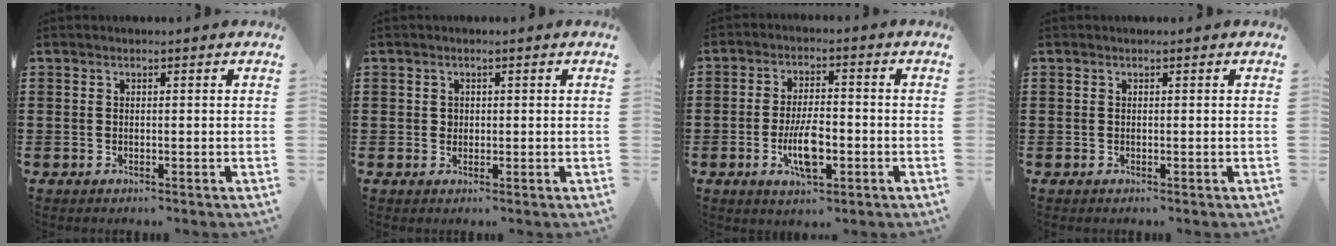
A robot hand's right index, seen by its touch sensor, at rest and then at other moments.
{"total": 1.0, "force": [0.3, 0.9, 0.2], "torque": [-0.007, 0.003, 0.008]}
{"total": 7.2, "force": [-2.2, 2.6, 6.4], "torque": [-0.131, -0.003, -0.043]}
{"total": 0.0}